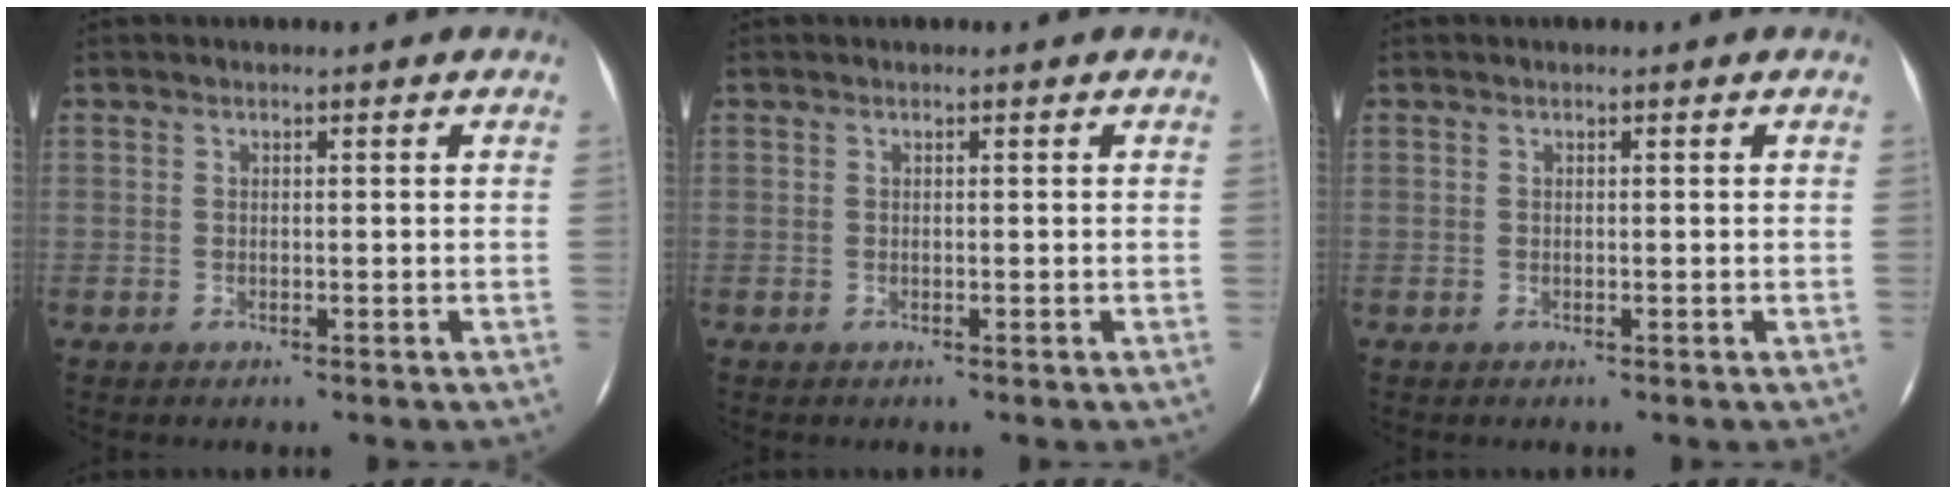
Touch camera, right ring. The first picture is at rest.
{"total": 0.0}
{"total": 0.0}